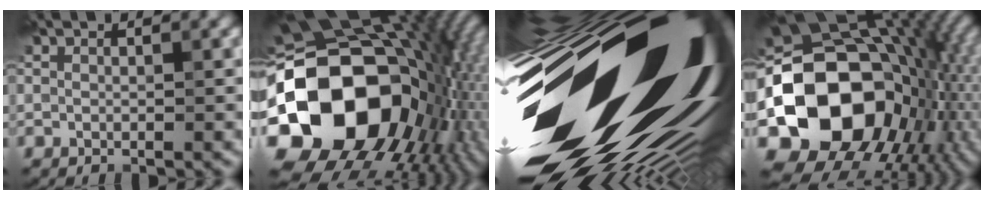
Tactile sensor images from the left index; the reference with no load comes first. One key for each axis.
{"total": 20.5, "fx": -1.6, "fy": 15.8, "fz": 13.0, "tx": -0.282, "ty": -0.003, "tz": -0.019}
{"total": 22.9, "fx": -1.2, "fy": 13.2, "fz": 18.6, "tx": -0.288, "ty": -0.062, "tz": 0.000}
{"total": 18.6, "fx": -2.0, "fy": 14.6, "fz": 11.4, "tx": -0.200, "ty": -0.009, "tz": -0.039}